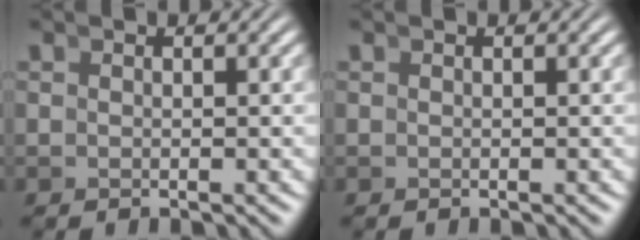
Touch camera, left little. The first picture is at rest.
{"total": 0.0}